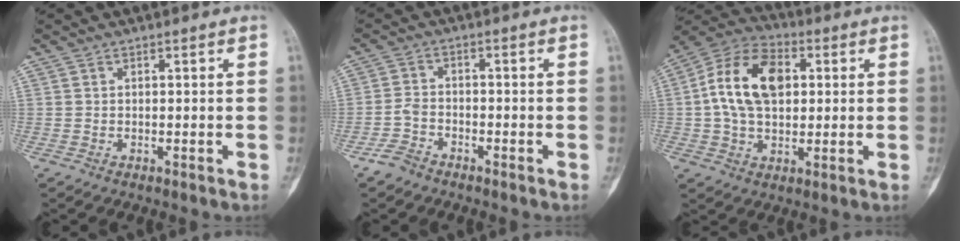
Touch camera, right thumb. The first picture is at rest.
{"total": 3.9, "force": [-3.0, 2.0, 1.4], "torque": [-0.033, 0.015, -0.061]}
{"total": 15.3, "force": [2.2, 9.8, 11.6], "torque": [-0.194, 0.019, 0.030]}